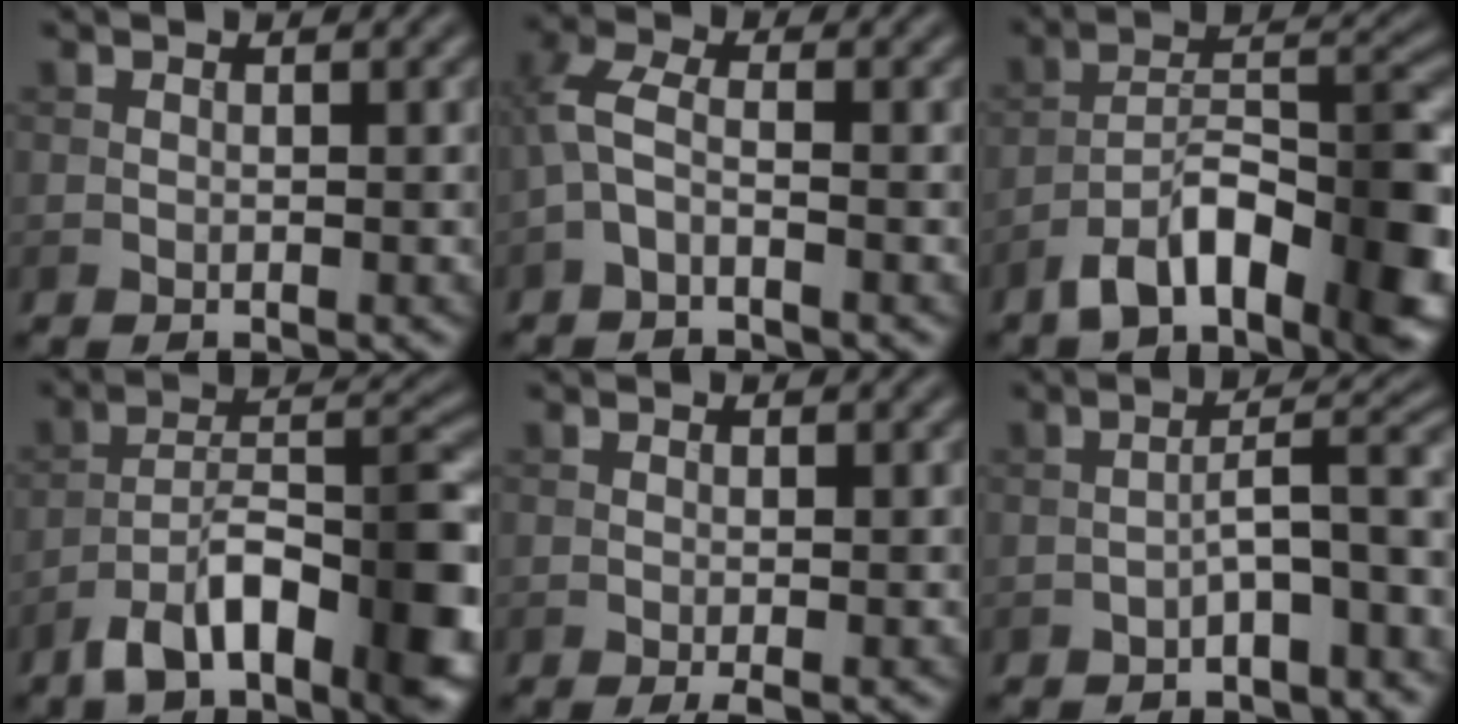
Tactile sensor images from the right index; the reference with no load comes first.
{"total": 3.1, "force": [-0.8, 1.4, 2.6], "torque": [-0.066, 0.007, -0.028]}
{"total": 10.1, "force": [-5.8, 3.8, 7.4], "torque": [-0.113, 0.016, -0.100]}
{"total": 11.0, "force": [-6.2, 4.3, 8.0], "torque": [-0.122, 0.009, -0.111]}
{"total": 1.0, "force": [-0.4, 0.1, 0.9], "torque": [-0.016, -0.006, -0.007]}
{"total": 4.7, "force": [-1.9, 1.2, 4.1], "torque": [-0.060, 0.021, -0.033]}